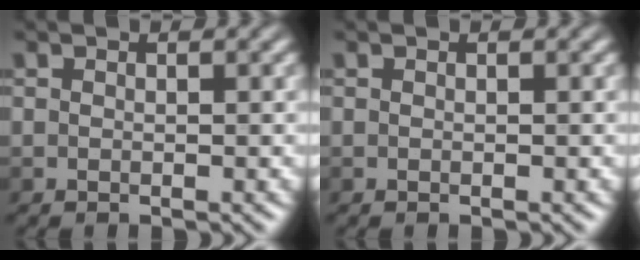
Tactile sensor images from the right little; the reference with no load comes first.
{"total": 0.0}